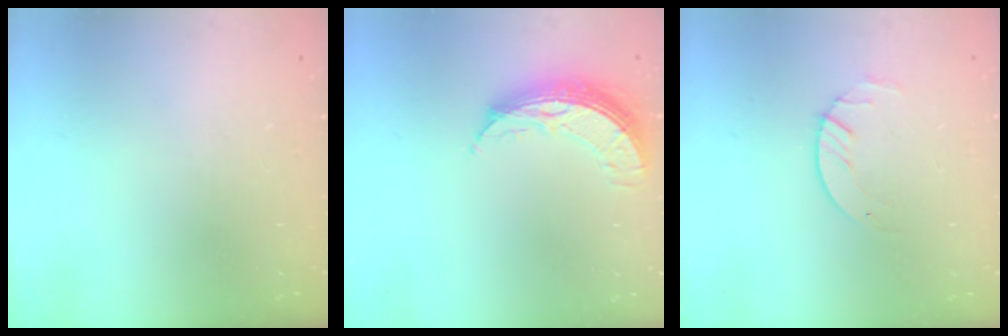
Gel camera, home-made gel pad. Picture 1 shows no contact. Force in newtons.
{"total": 9.8, "press": 9.8, "slide": 0.6}
{"total": 1.4, "press": 1.4, "slide": 0.2}